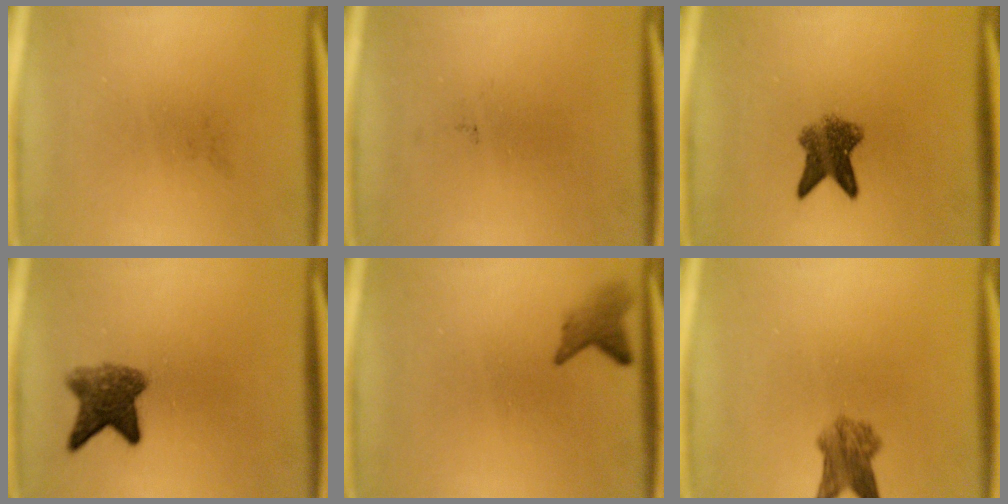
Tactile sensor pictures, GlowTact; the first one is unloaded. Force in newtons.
{"total": 0.0}
{"total": 5.5}
{"total": 6.0}
{"total": 2.4}
{"total": 4.6}